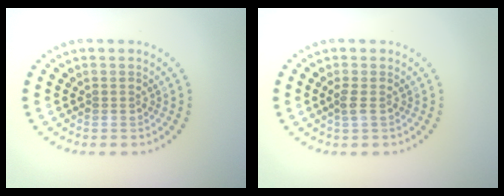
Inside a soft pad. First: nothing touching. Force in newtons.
{"total": 1.0, "press": 0.9, "slide": 0.4}